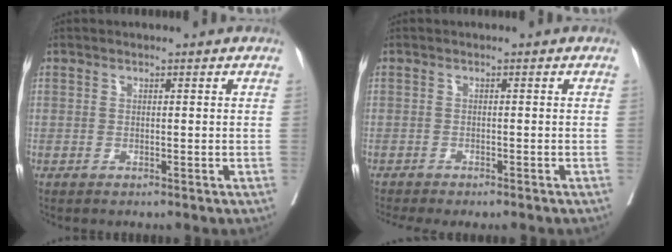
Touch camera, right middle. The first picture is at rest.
{"total": 6.0, "force": [-5.3, 0.8, 2.8], "torque": [-0.025, -0.002, -0.076]}